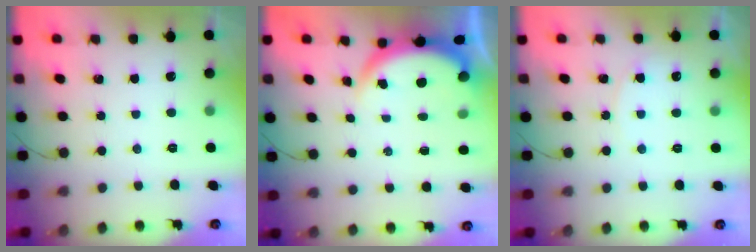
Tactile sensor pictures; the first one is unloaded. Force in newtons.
{"total": 3.8, "press": 3.8, "slide": 0.1}
{"total": 2.8, "press": 2.8, "slide": 0.4}